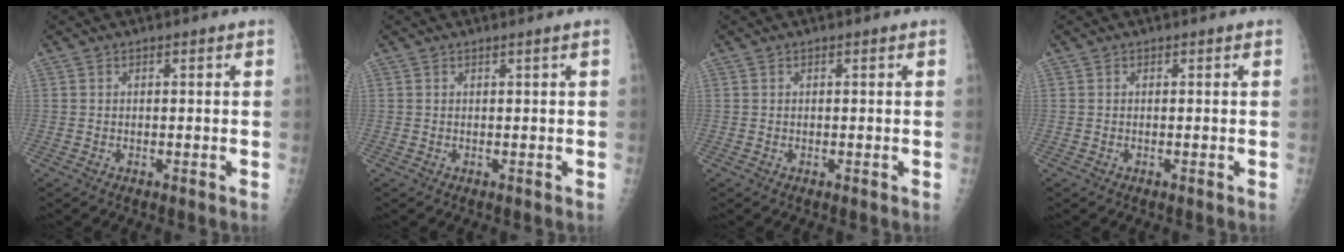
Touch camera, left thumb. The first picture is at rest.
{"total": 0.6, "force": [0.2, -0.3, 0.5], "torque": [-0.019, -0.004, 0.008]}
{"total": 0.0}
{"total": 0.0}